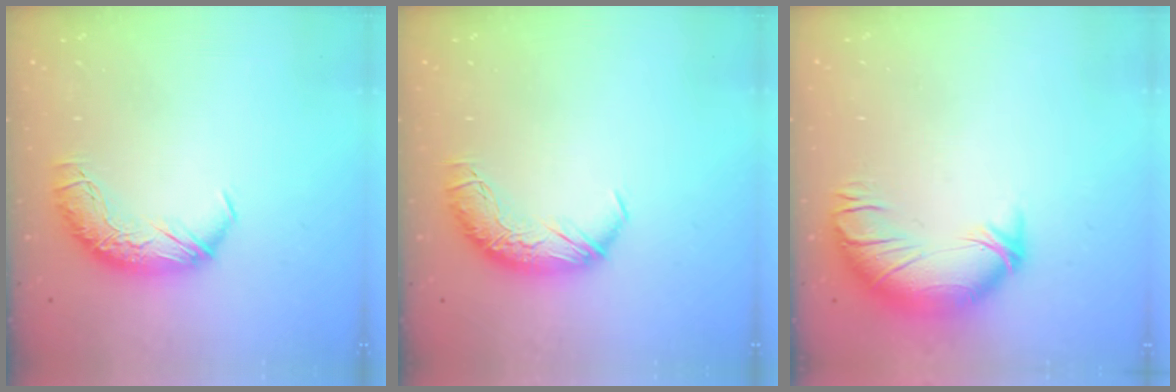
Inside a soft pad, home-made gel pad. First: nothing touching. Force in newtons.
{"total": 0.0}
{"total": 3.2, "press": 0.5, "slide": 3.2}